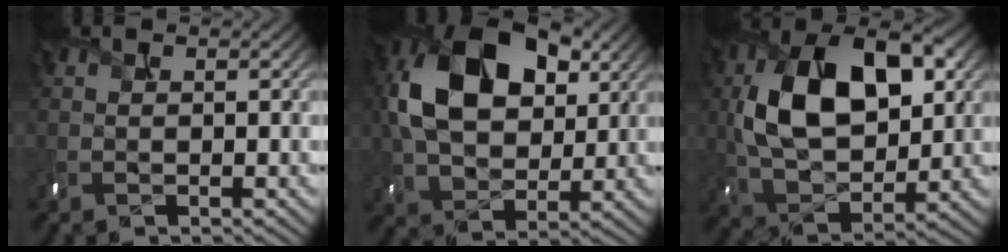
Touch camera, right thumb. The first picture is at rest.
{"total": 15.0, "force": [3.9, 10.0, 10.4], "torque": [-0.219, 0.015, 0.070]}
{"total": 14.8, "force": [3.2, 9.0, 11.2], "torque": [-0.213, 0.008, 0.055]}